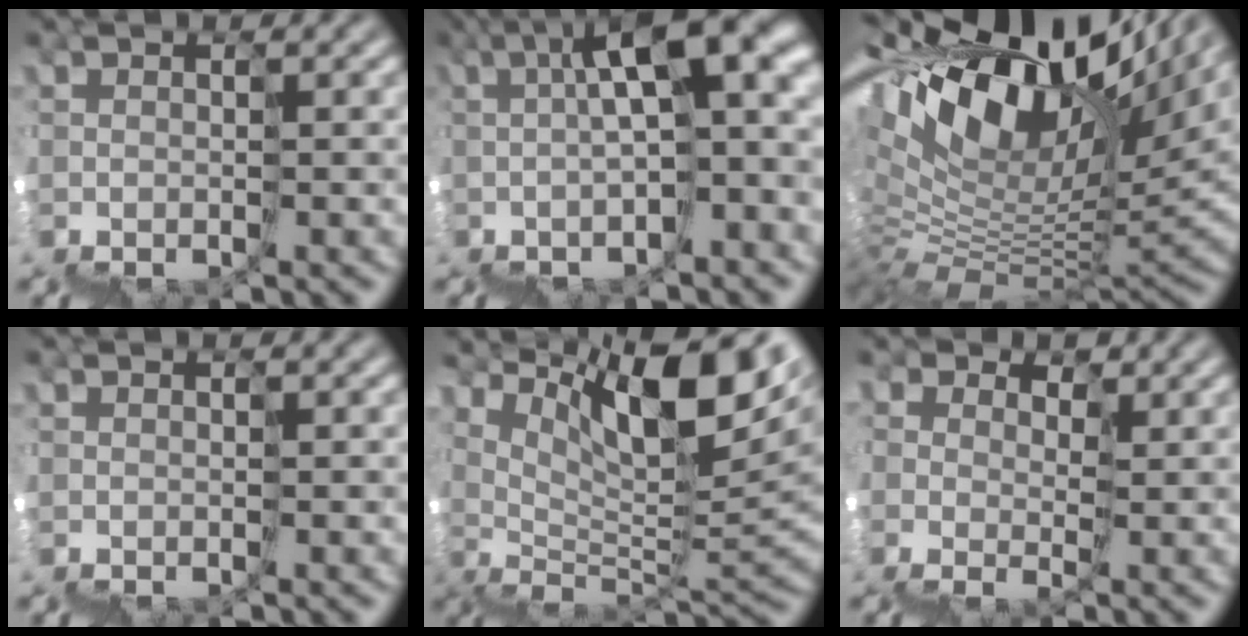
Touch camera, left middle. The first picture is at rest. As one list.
[{"total": 11.0, "force": [2.6, 3.9, 10.0], "torque": [-0.141, 0.029, 0.061]}, {"total": 13.1, "force": [8.6, 4.9, 8.6], "torque": [-0.160, 0.047, 0.152]}, {"total": 0.0}, {"total": 10.9, "force": [7.6, 2.1, 7.5], "torque": [-0.104, 0.027, 0.133]}, {"total": 3.9, "force": [1.2, 3.3, 1.6], "torque": [-0.017, 0.000, 0.026]}]